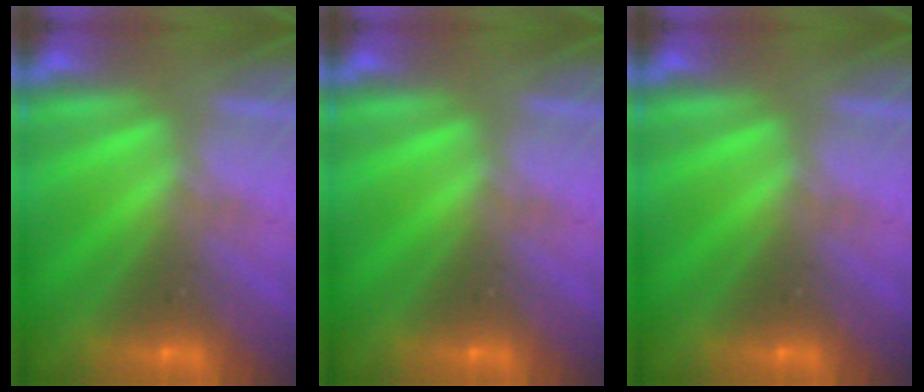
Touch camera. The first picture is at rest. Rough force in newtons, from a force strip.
{"total": 0.0}
{"total": 0.0}